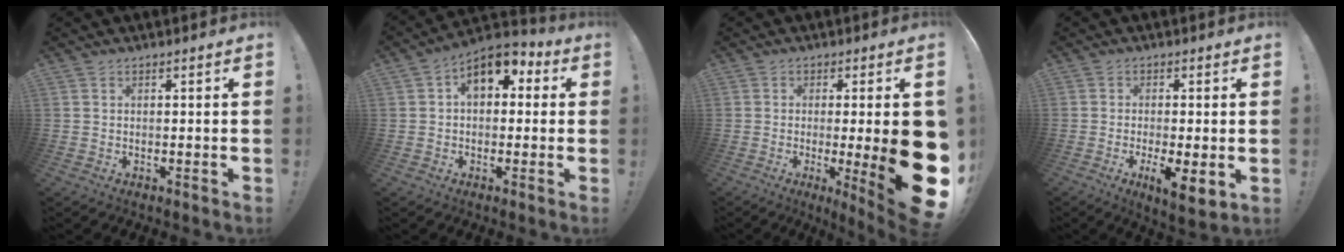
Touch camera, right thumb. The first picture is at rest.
{"total": 9.9, "force": [4.0, 6.1, 6.7], "torque": [-0.101, -0.007, 0.077]}
{"total": 19.0, "force": [-2.4, 3.0, 18.6], "torque": [-0.258, -0.015, -0.022]}
{"total": 7.1, "force": [-1.4, 1.7, 6.8], "torque": [-0.095, -0.010, -0.016]}